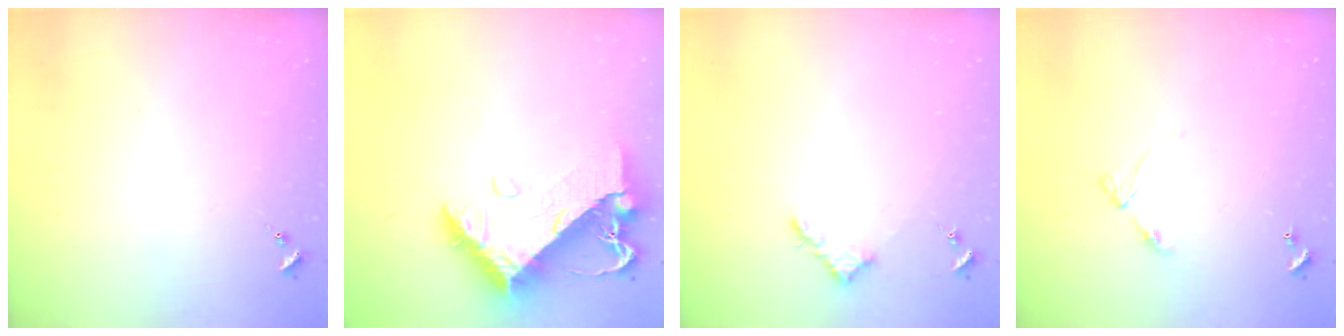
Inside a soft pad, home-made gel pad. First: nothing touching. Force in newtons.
{"total": 13.2, "press": 13.2, "slide": 1.4}
{"total": 5.6, "press": 5.6, "slide": 0.6}
{"total": 6.1, "press": 6.0, "slide": 0.6}